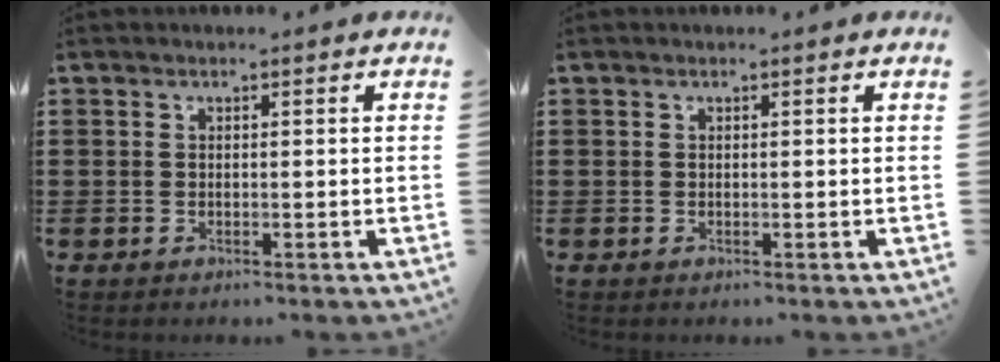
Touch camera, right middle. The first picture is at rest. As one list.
[{"total": 0.0}]